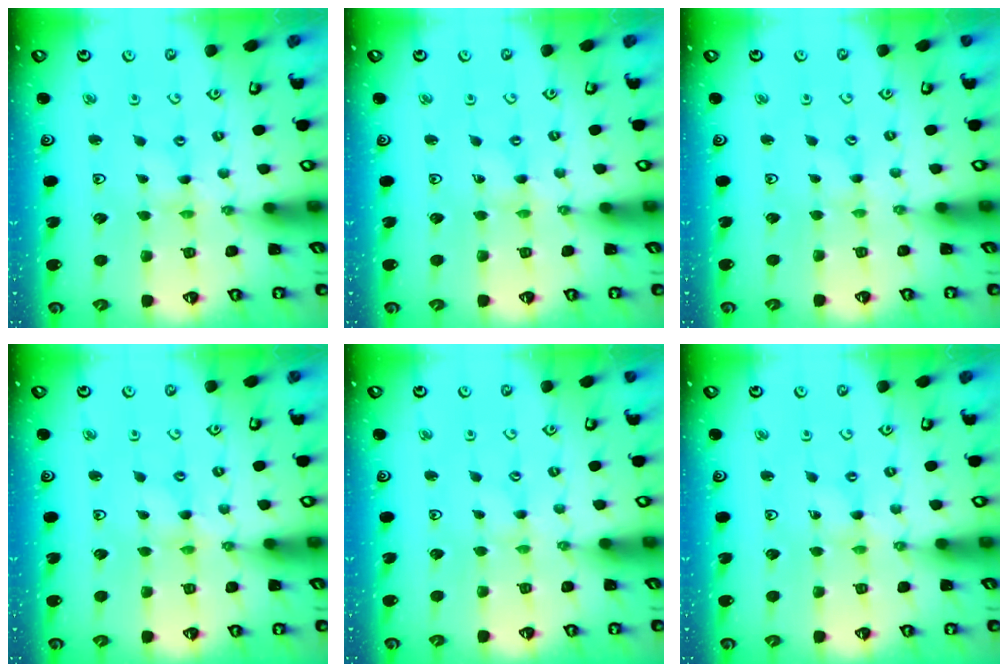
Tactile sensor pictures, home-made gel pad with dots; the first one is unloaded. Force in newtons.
{"total": 0.0}
{"total": 0.0}
{"total": 1.2, "press": 1.1, "slide": 0.2}
{"total": 0.0}
{"total": 0.0}